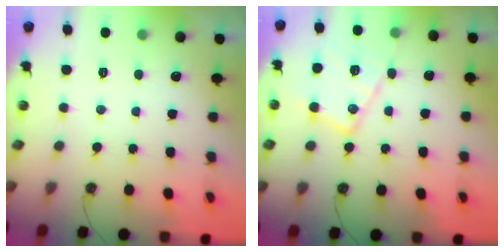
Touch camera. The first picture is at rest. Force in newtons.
{"total": 15.2, "press": 15.2, "slide": 1.3}